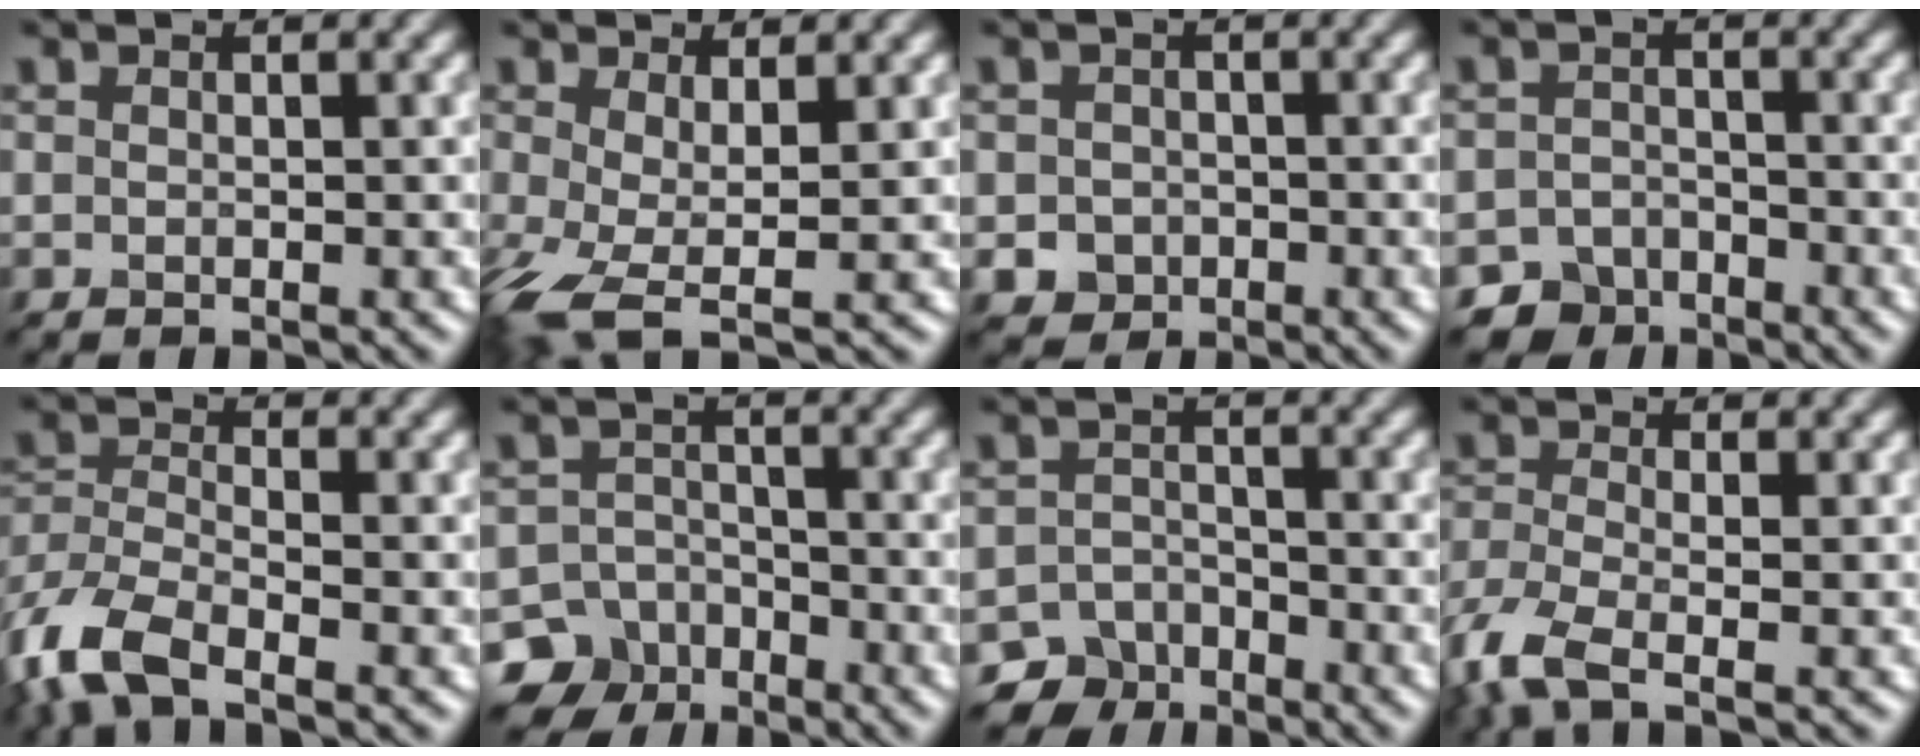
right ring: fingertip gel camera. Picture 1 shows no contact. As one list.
[{"total": 4.8, "force": [-1.4, 1.5, 4.3], "torque": [-0.100, -0.012, -0.037]}, {"total": 2.2, "force": [-0.7, 2.0, 0.6], "torque": [-0.003, -0.003, -0.010]}, {"total": 3.8, "force": [-3.0, 2.3, 0.2], "torque": [0.014, -0.003, -0.052]}, {"total": 7.5, "force": [-4.7, 3.2, 4.9], "torque": [-0.114, -0.011, -0.102]}, {"total": 7.4, "force": [-5.1, 5.2, 1.1], "torque": [0.003, -0.013, -0.097]}, {"total": 5.0, "force": [-4.0, 3.0, 0.5], "torque": [0.010, -0.006, -0.064]}, {"total": 5.6, "force": [-3.3, 2.1, 4.0], "torque": [-0.103, -0.019, -0.081]}]